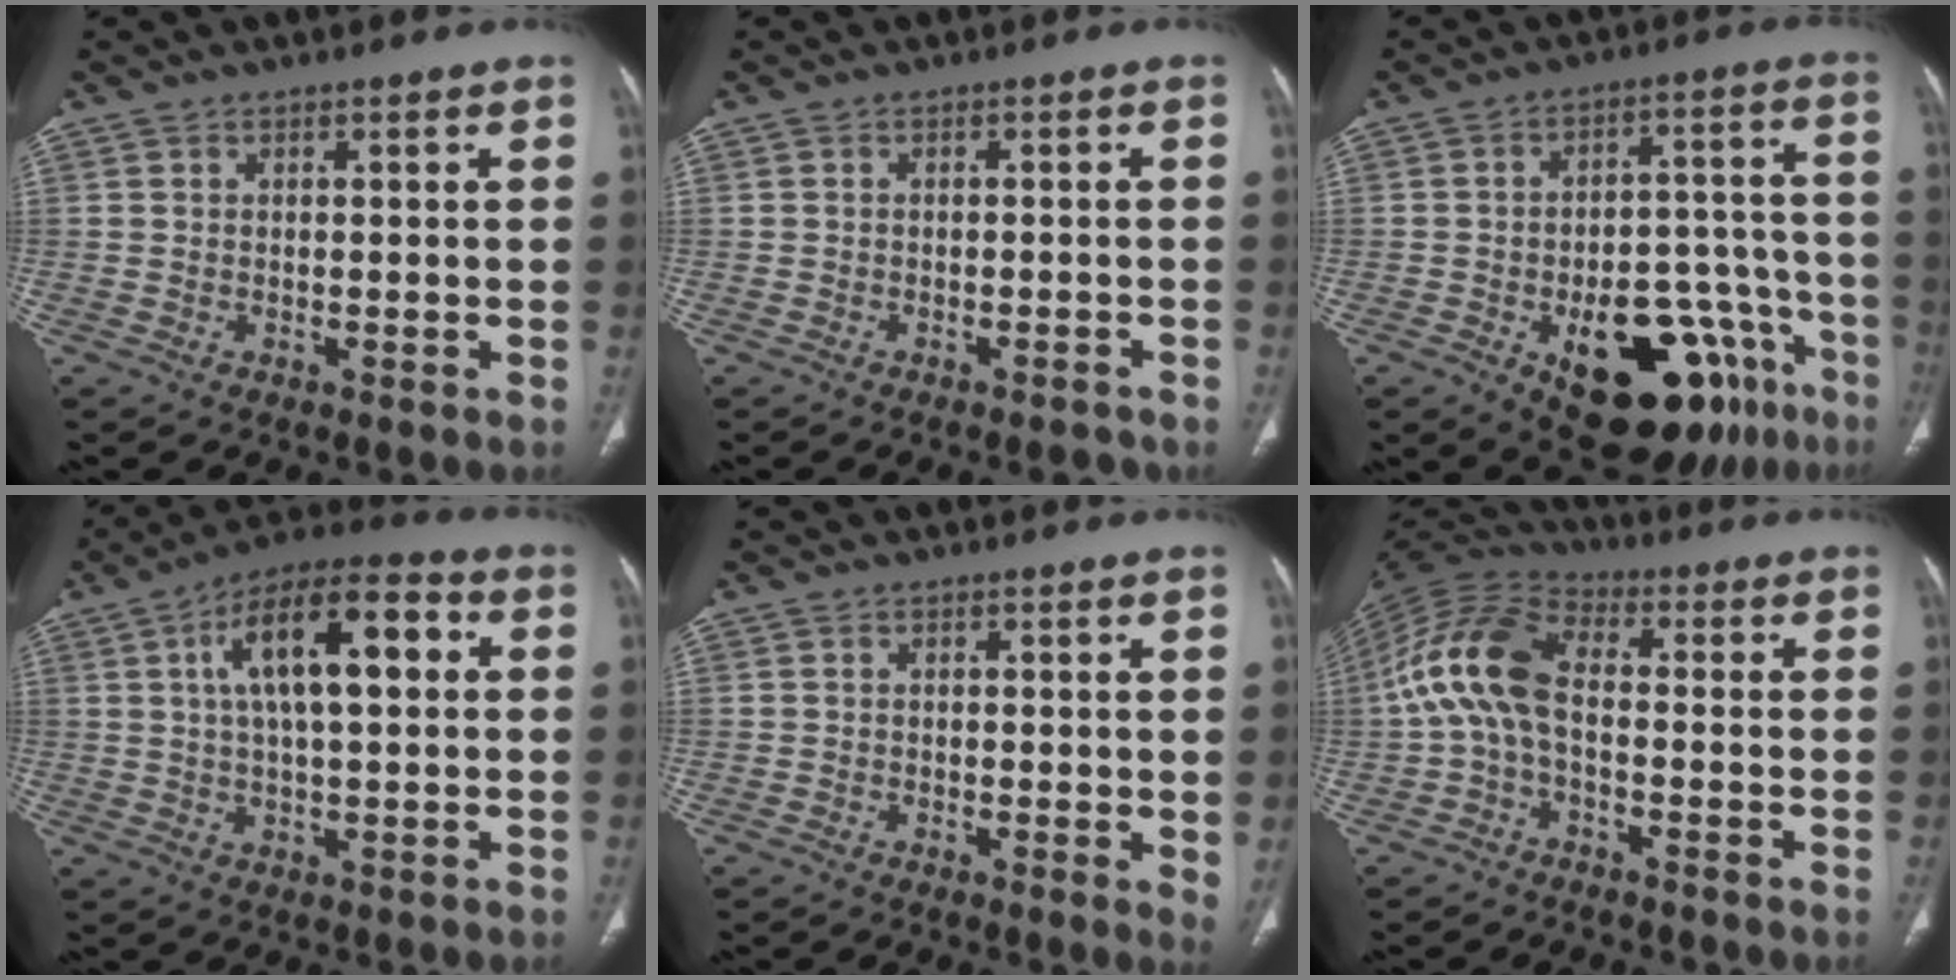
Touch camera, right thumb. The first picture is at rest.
{"total": 3.2, "force": [-2.8, 0.9, 1.3], "torque": [-0.020, 0.014, -0.032]}
{"total": 22.9, "force": [-11.4, 11.4, 16.3], "torque": [-0.146, 0.071, -0.145]}
{"total": 15.1, "force": [3.6, 5.9, 13.4], "torque": [-0.215, 0.019, 0.053]}
{"total": 2.7, "force": [0.3, 0.9, 2.5], "torque": [-0.033, -0.009, 0.000]}
{"total": 11.7, "force": [-0.9, 6.2, 9.8], "torque": [-0.203, 0.033, -0.029]}